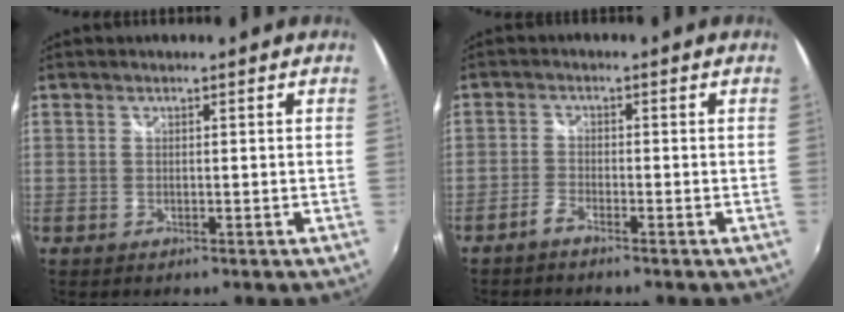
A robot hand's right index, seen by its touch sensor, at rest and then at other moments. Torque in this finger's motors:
{"motor_torque": [0.09, -0.06, -0.01, 0.00]}